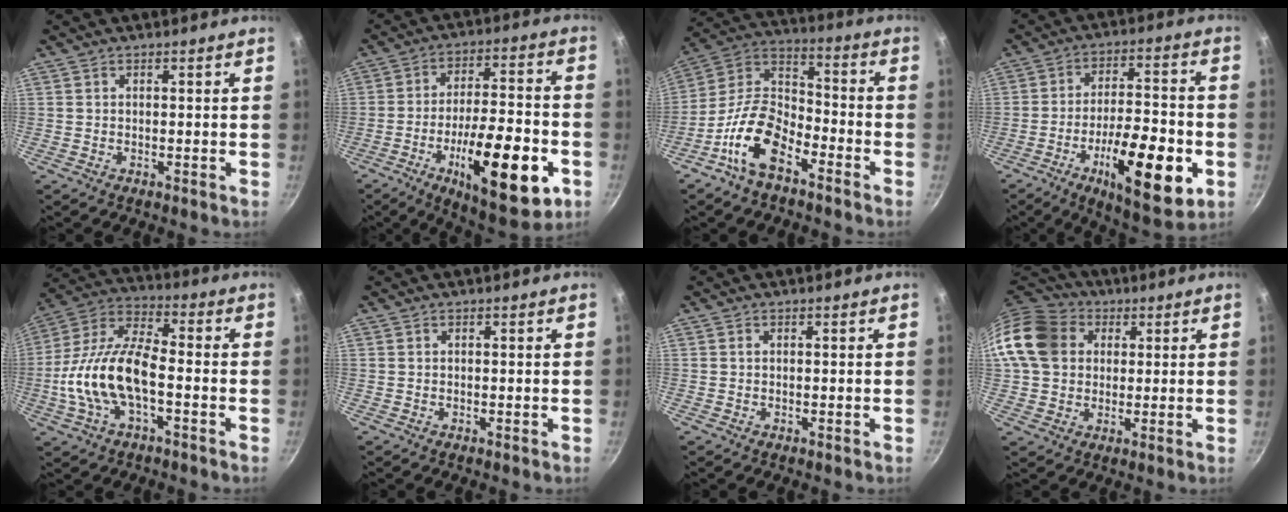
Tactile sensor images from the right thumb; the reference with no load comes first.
{"total": 22.1, "force": [-8.0, 7.5, 19.2], "torque": [-0.269, 0.028, -0.113]}
{"total": 14.3, "force": [-8.0, 7.3, 9.4], "torque": [-0.167, 0.072, -0.174]}
{"total": 19.4, "force": [-6.7, 6.7, 16.9], "torque": [-0.241, 0.022, -0.099]}
{"total": 16.3, "force": [-3.6, 7.4, 14.1], "torque": [-0.263, 0.039, -0.082]}
{"total": 0.0}
{"total": 0.0}
{"total": 14.6, "force": [3.3, 12.0, 7.7], "torque": [-0.133, 0.021, 0.048]}